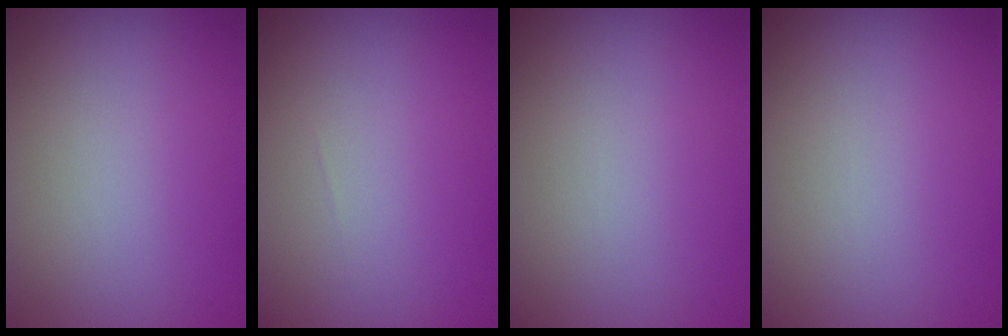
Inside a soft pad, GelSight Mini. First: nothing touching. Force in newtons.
{"total": 0.0}
{"total": 0.0}
{"total": 0.0}